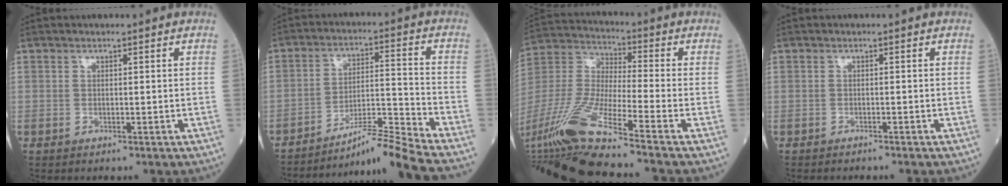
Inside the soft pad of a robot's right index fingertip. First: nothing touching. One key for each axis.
{"total": 11.4, "fx": -10.3, "fy": -3.8, "fz": 3.1, "tx": -0.043, "ty": 0.009, "tz": -0.180}
{"total": 19.7, "fx": -13.6, "fy": -1.0, "fz": 14.2, "tx": -0.330, "ty": -0.049, "tz": -0.262}
{"total": 1.6, "fx": -1.5, "fy": -0.1, "fz": 0.6, "tx": -0.008, "ty": 0.002, "tz": -0.018}